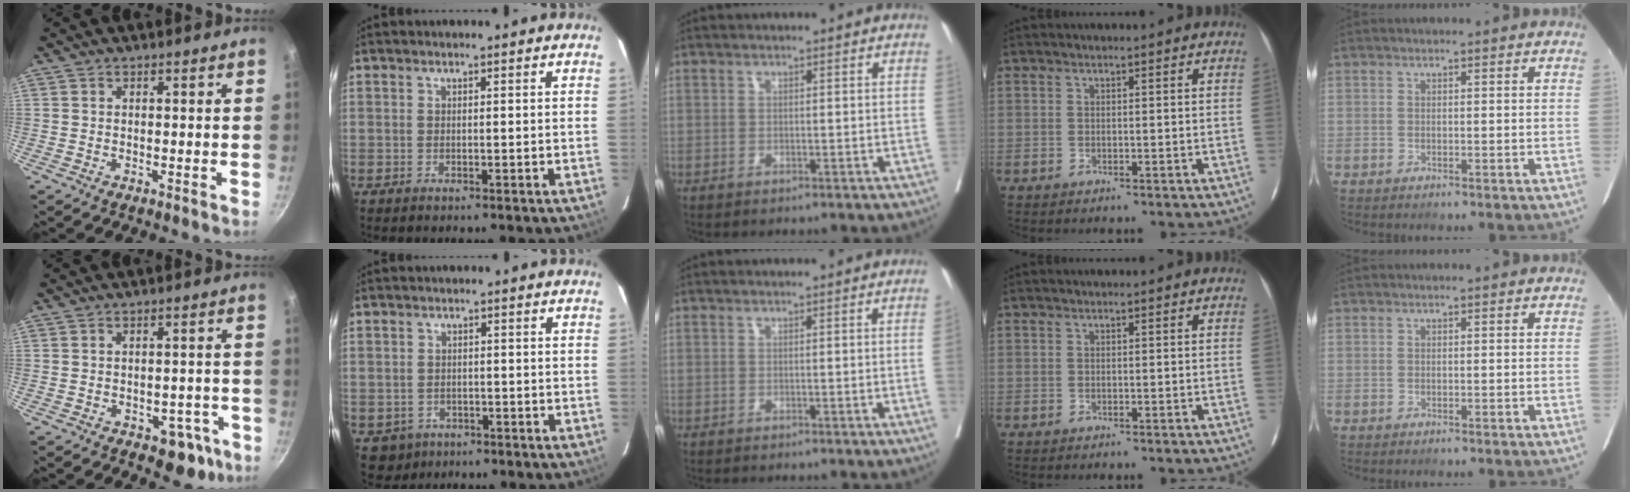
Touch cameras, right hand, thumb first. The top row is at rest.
{"thumb": {"total": 6.4, "force": [-3.6, 3.7, 3.8], "torque": [-0.018, 0.027, -0.040]}, "index": {"total": 4.3, "force": [-1.8, 3.9, 0.4], "torque": [-0.009, 0.006, -0.021]}, "middle": {"total": 0.7, "force": [-0.1, -0.3, 0.6], "torque": [-0.007, 0.000, -0.002]}}